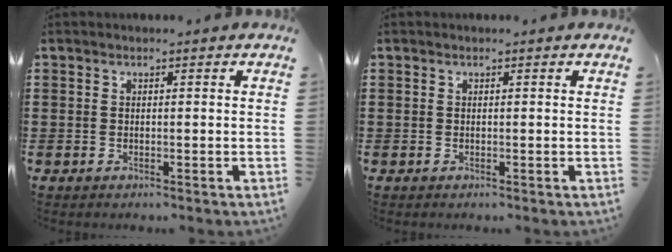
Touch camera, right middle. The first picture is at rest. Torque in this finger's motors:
{"motor_torque": [-0.23, 0.13, 0.13, 0.01]}